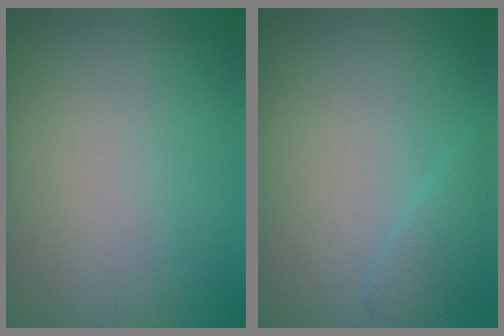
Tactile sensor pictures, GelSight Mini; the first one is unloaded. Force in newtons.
{"total": 1.5, "press": 1.5, "slide": 0.1}